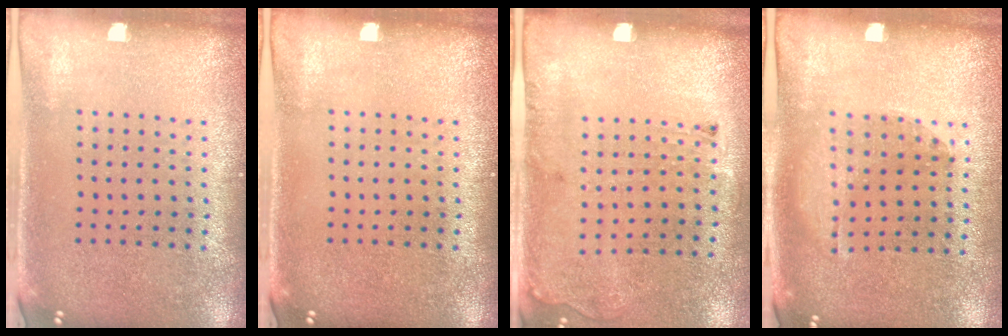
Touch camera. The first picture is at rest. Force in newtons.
{"total": 0.0}
{"total": 1.9, "press": 1.3, "slide": 1.4}
{"total": 1.2, "press": 0.9, "slide": 0.9}